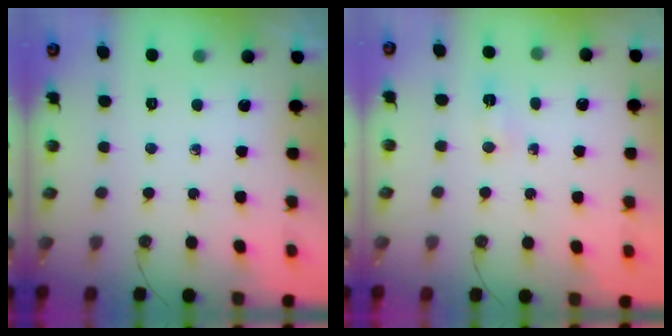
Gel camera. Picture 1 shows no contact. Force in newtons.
{"total": 2.6, "press": 2.6, "slide": 0.3}